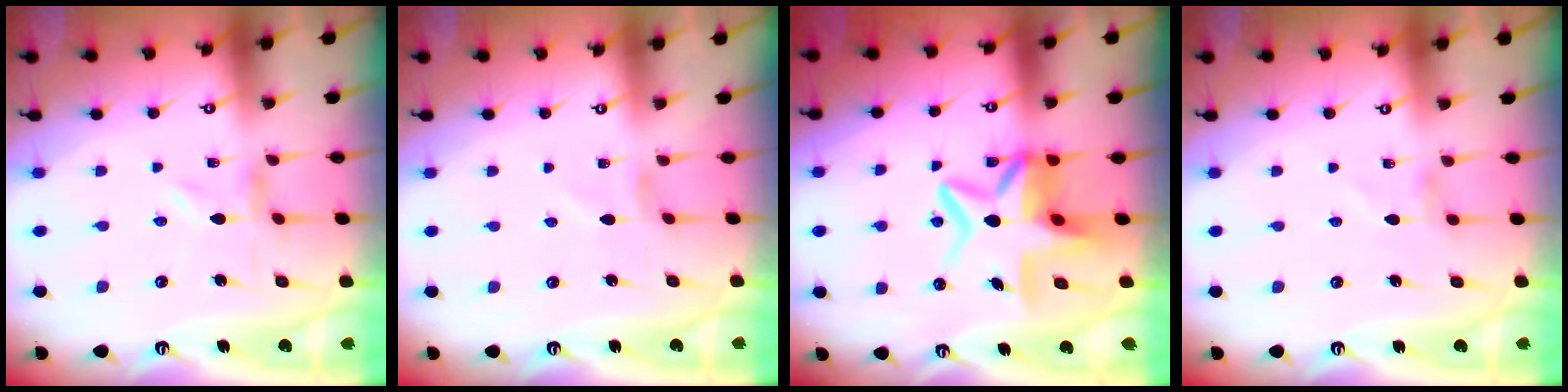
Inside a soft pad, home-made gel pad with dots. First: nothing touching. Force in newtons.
{"total": 1.1, "press": 1.0, "slide": 0.3}
{"total": 11.7, "press": 11.6, "slide": 1.8}
{"total": 1.2, "press": 1.2, "slide": 0.3}